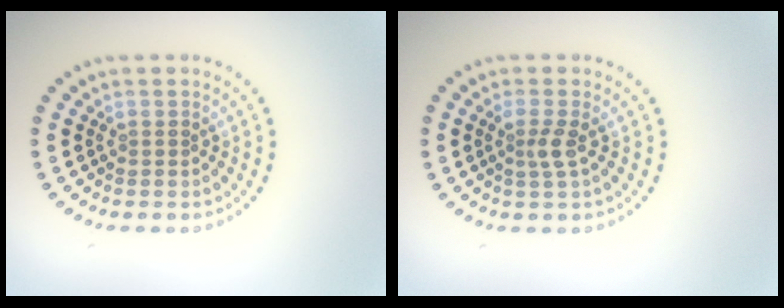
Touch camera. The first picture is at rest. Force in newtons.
{"total": 1.7, "press": 1.2, "slide": 1.1}